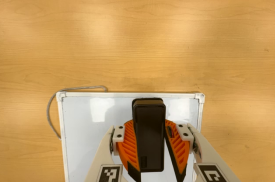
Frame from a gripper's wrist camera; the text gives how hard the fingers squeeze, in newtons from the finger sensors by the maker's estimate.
{"total": 11.7, "left": 10.4, "right": 13.0}